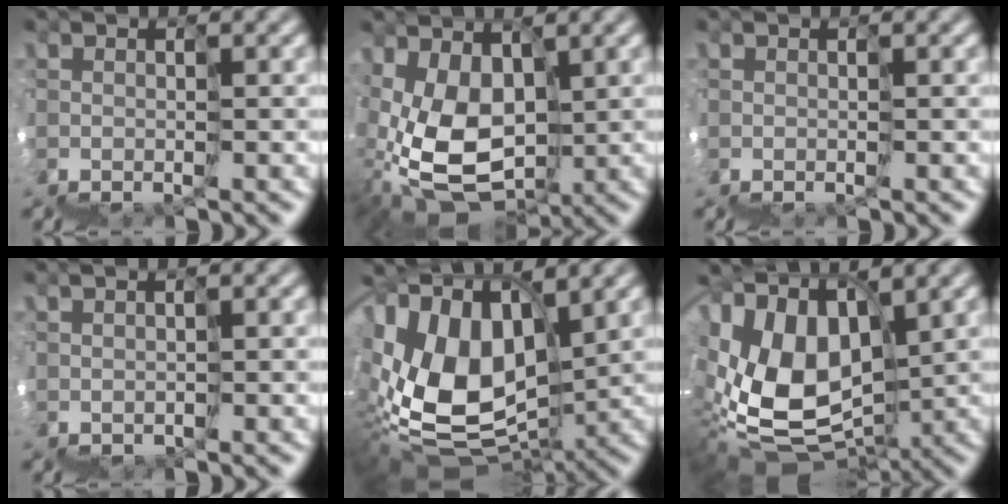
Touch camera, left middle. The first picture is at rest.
{"total": 5.1, "force": [1.2, 3.8, 3.3], "torque": [-0.081, 0.011, 0.025]}
{"total": 0.0}
{"total": 1.0, "force": [0.8, -0.4, -0.6], "torque": [0.019, 0.017, 0.013]}
{"total": 9.9, "force": [3.0, 5.5, 7.7], "torque": [-0.150, 0.032, 0.041]}
{"total": 9.0, "force": [2.2, 5.7, 6.6], "torque": [-0.111, 0.026, 0.036]}